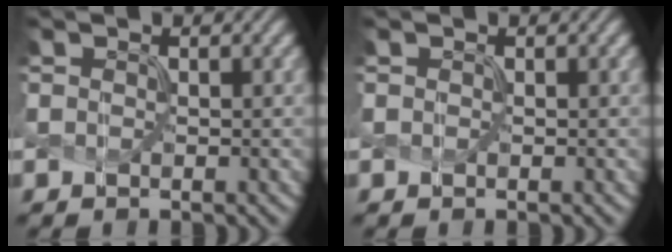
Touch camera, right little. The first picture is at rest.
{"total": 0.7, "force": [-0.3, -0.3, -0.6], "torque": [0.004, 0.000, 0.001]}